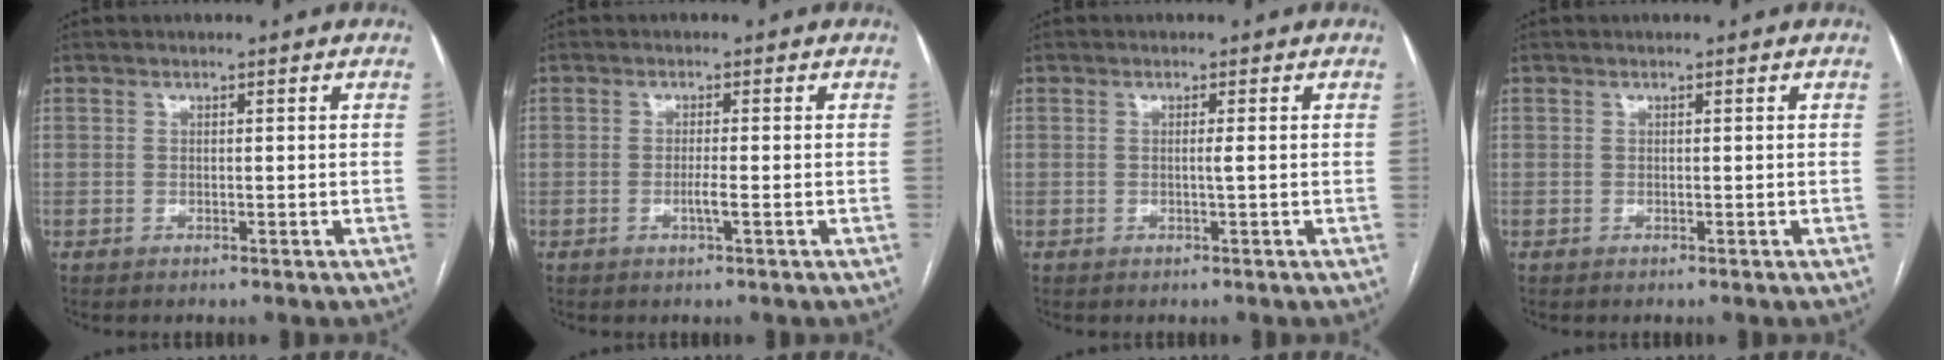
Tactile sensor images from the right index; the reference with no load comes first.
{"total": 1.8, "force": [-0.6, -0.2, 1.7], "torque": [-0.034, -0.003, -0.012]}
{"total": 0.9, "force": [-0.1, -0.3, 0.8], "torque": [-0.013, -0.001, -0.004]}
{"total": 0.0}